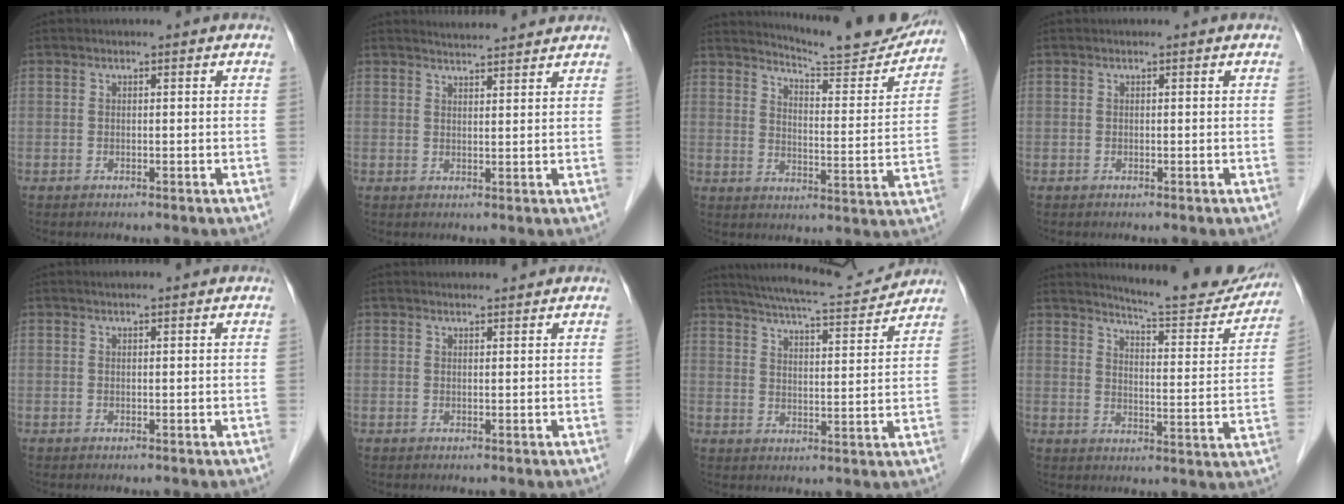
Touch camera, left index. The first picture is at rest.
{"total": 5.8, "force": [5.7, 0.5, 1.0], "torque": [-0.016, 0.017, 0.065]}
{"total": 16.4, "force": [15.8, 0.7, 4.3], "torque": [-0.068, -0.057, 0.204]}
{"total": 0.0}
{"total": 2.6, "force": [2.4, 0.1, 1.0], "torque": [-0.012, 0.021, 0.031]}
{"total": 2.9, "force": [2.8, 0.3, 0.5], "torque": [-0.011, 0.016, 0.039]}
{"total": 13.7, "force": [12.9, 1.1, 4.7], "torque": [-0.086, 0.008, 0.186]}
{"total": 16.4, "force": [15.7, 1.6, 4.7], "torque": [-0.062, -0.054, 0.193]}